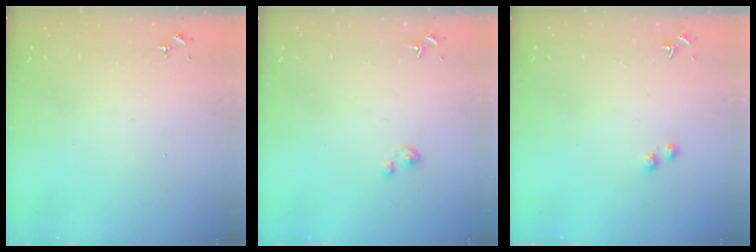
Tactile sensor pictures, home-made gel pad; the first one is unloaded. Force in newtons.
{"total": 1.8, "press": 1.8, "slide": 0.1}
{"total": 2.7, "press": 2.6, "slide": 0.9}